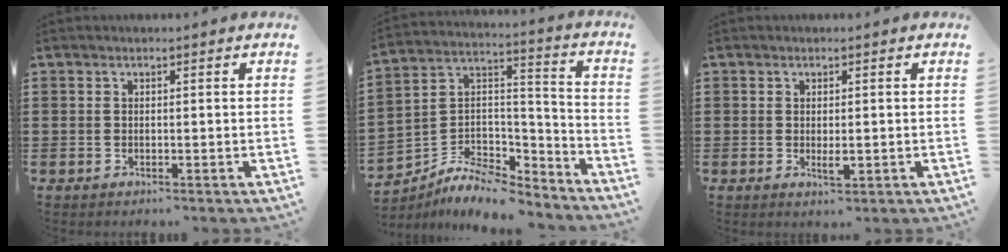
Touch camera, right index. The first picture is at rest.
{"total": 7.9, "force": [-6.6, 3.4, 2.7], "torque": [-0.057, 0.013, -0.128]}
{"total": 1.9, "force": [-0.1, 0.6, 1.8], "torque": [-0.033, -0.001, -0.002]}